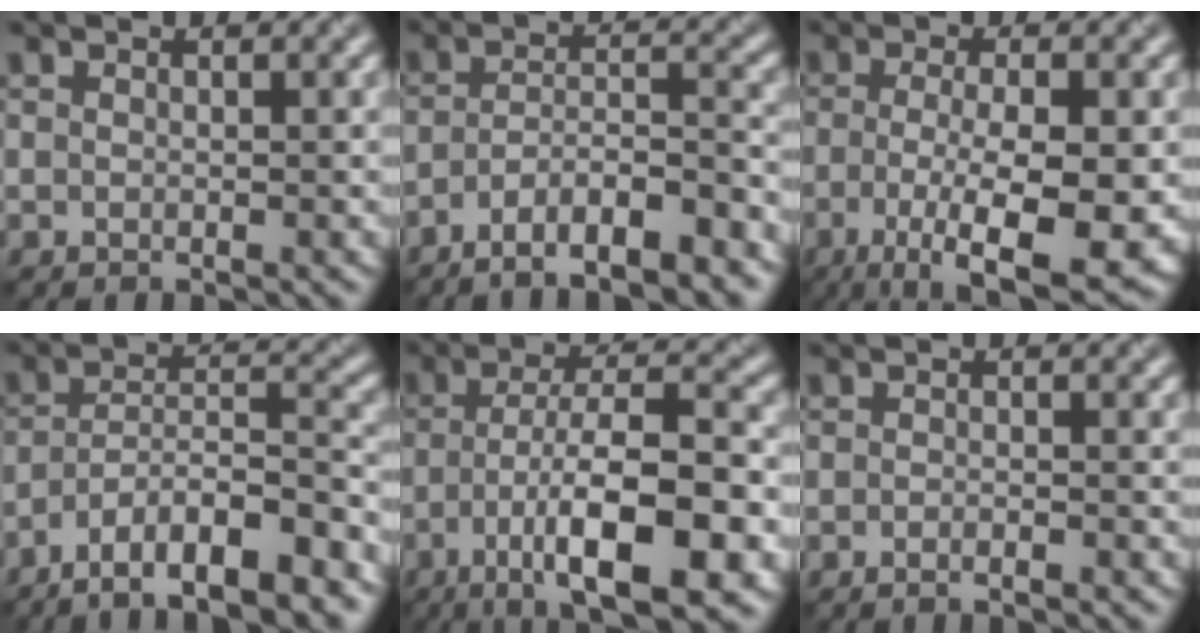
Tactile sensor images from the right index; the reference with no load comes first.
{"total": 6.9, "force": [-5.1, 1.3, 4.5], "torque": [-0.073, 0.004, -0.082]}
{"total": 9.1, "force": [-2.8, 2.4, 8.4], "torque": [-0.145, -0.016, -0.037]}
{"total": 10.6, "force": [-7.8, 2.4, 6.7], "torque": [-0.108, 0.010, -0.122]}
{"total": 10.9, "force": [-4.6, 2.7, 9.5], "torque": [-0.158, 0.003, -0.075]}
{"total": 0.9, "force": [-0.7, -0.2, 0.5], "torque": [-0.011, 0.000, -0.012]}